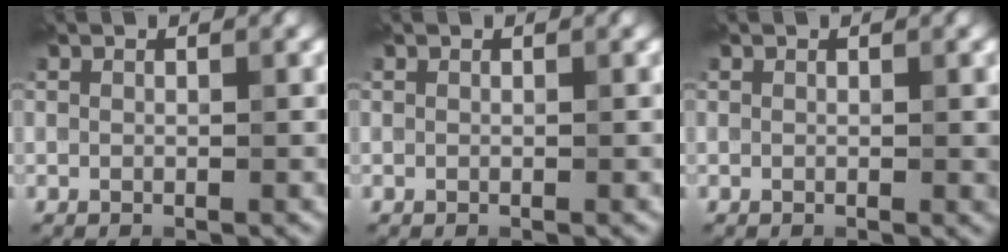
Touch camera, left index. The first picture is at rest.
{"total": 0.0}
{"total": 0.8, "force": [0.0, 0.1, 0.8], "torque": [-0.007, -0.001, -0.001]}